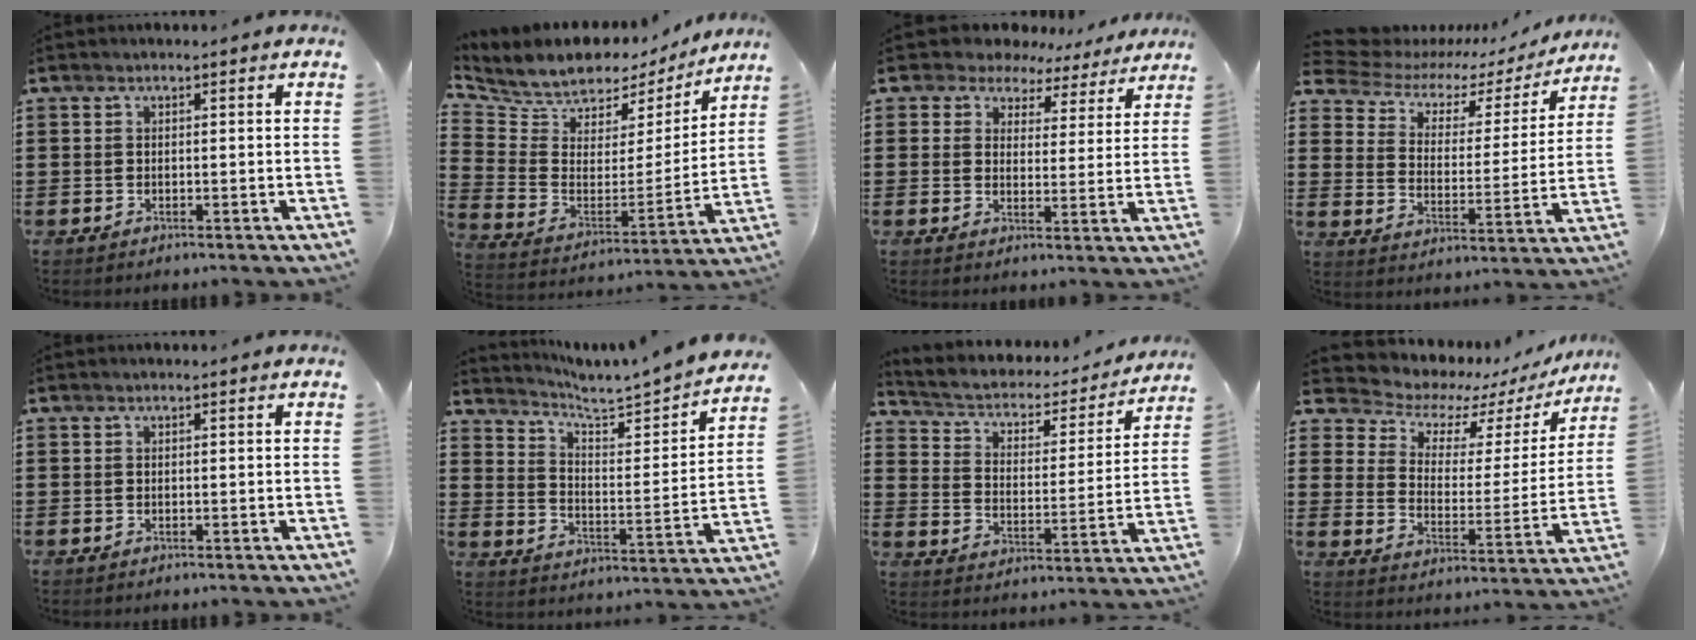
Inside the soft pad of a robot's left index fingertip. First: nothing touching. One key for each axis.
{"total": 7.0, "fx": 6.5, "fy": 2.5, "fz": 0.1, "tx": -0.051, "ty": -0.057, "tz": 0.114}
{"total": 5.1, "fx": 4.4, "fy": 2.5, "fz": 0.6, "tx": -0.040, "ty": -0.021, "tz": 0.077}
{"total": 6.5, "fx": 4.9, "fy": 3.3, "fz": 2.6, "tx": -0.071, "ty": -0.029, "tz": 0.083}
{"total": 0.0}
{"total": 3.8, "fx": 3.7, "fy": -0.2, "fz": 0.8, "tx": -0.041, "ty": -0.038, "tz": 0.051}
{"total": 2.7, "fx": 2.1, "fy": 1.6, "fz": 0.7, "tx": -0.033, "ty": -0.020, "tz": 0.024}
{"total": 5.6, "fx": 4.6, "fy": 2.9, "fz": 1.5, "tx": -0.054, "ty": -0.034, "tz": 0.074}